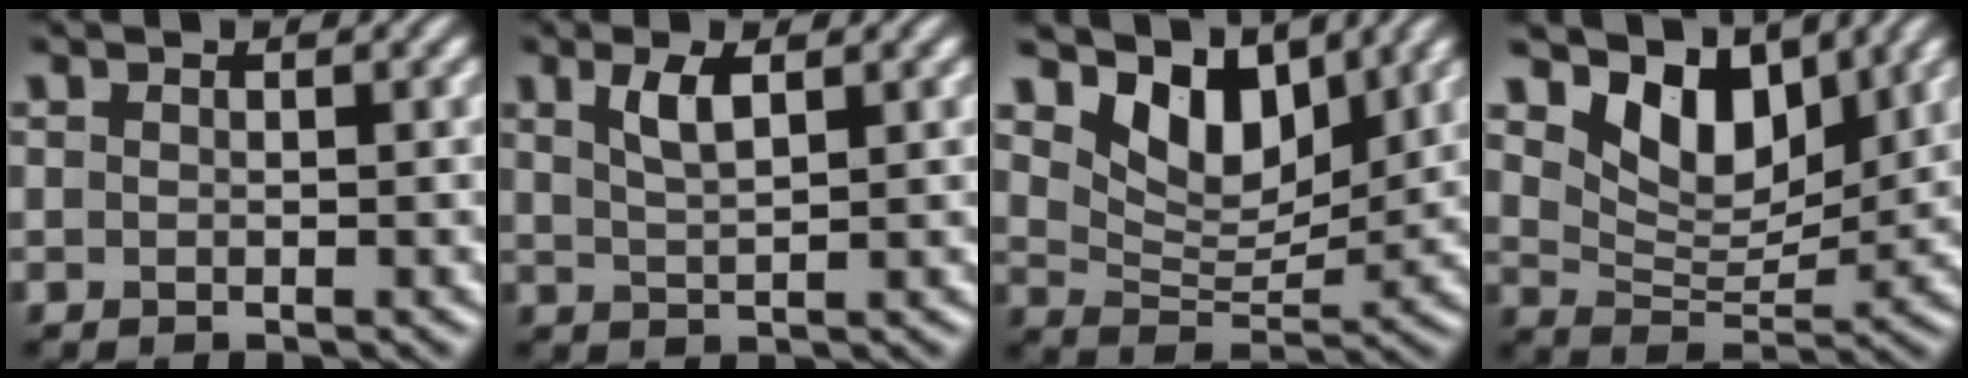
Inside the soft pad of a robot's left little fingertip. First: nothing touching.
{"total": 2.5, "force": [1.3, 0.7, 2.1], "torque": [-0.041, 0.002, 0.026]}
{"total": 6.2, "force": [4.1, 3.1, 3.5], "torque": [-0.068, -0.012, 0.065]}
{"total": 6.3, "force": [4.0, 3.2, 3.6], "torque": [-0.069, -0.011, 0.064]}